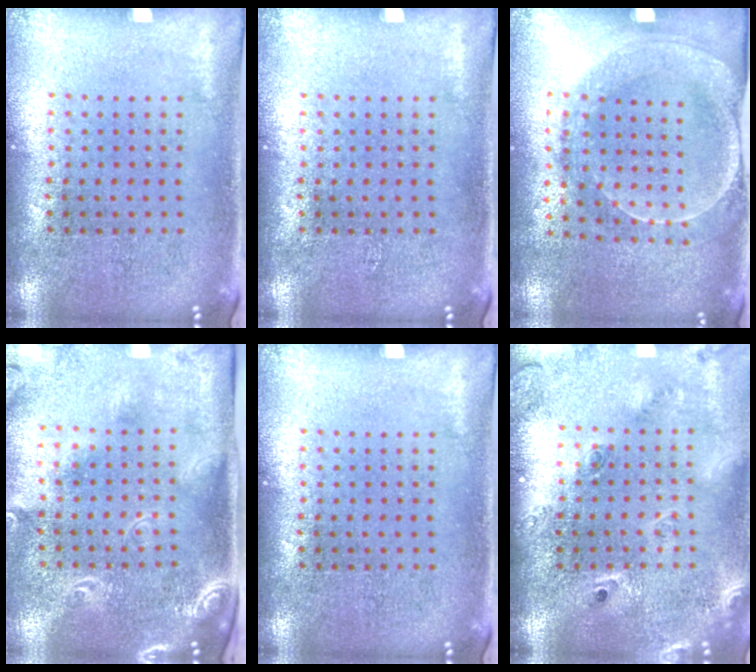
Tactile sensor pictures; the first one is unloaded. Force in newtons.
{"total": 0.0}
{"total": 1.7, "press": 1.7, "slide": 0.3}
{"total": 2.4, "press": 1.8, "slide": 1.6}
{"total": 0.0}
{"total": 2.4, "press": 1.7, "slide": 1.6}